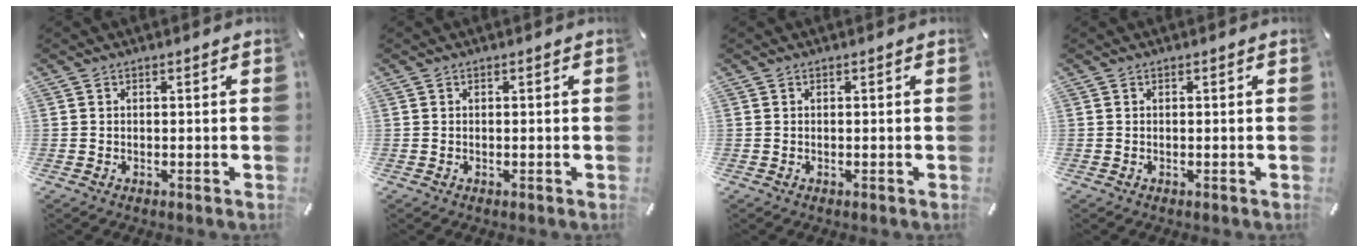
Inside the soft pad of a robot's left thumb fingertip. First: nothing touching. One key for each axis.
{"total": 0.0}
{"total": 0.0}
{"total": 0.0}